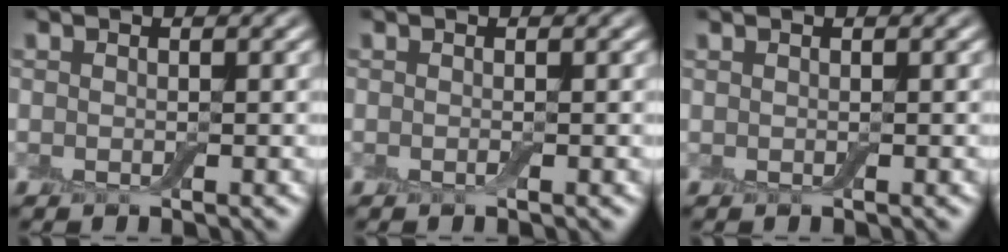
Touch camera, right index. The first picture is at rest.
{"total": 0.0}
{"total": 0.0}